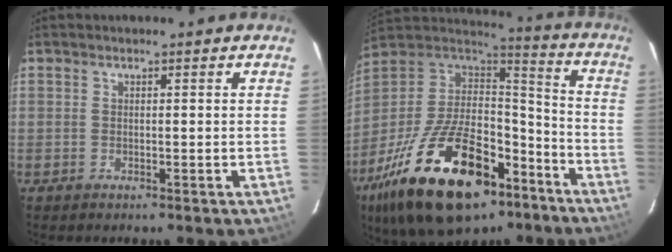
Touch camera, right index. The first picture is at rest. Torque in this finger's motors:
{"motor_torque": [1.56, -0.58, 1.05, 0.21]}